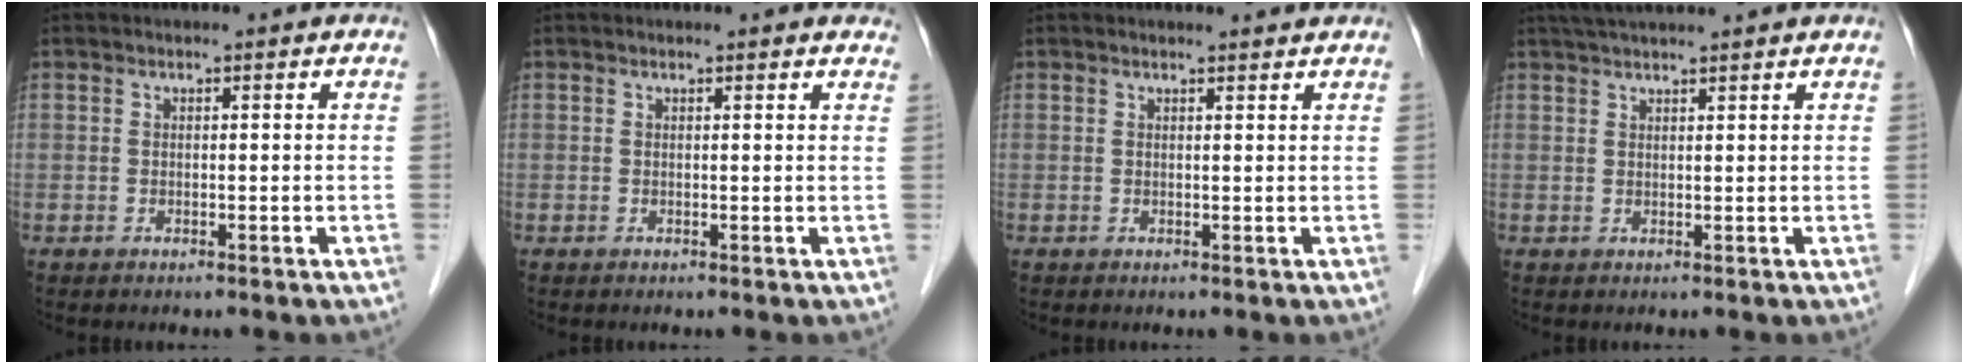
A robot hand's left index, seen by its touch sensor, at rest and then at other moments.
{"total": 4.3, "force": [3.9, 1.5, 1.0], "torque": [0.008, 0.007, 0.031]}
{"total": 2.3, "force": [2.3, 0.3, 0.4], "torque": [-0.003, 0.001, 0.027]}
{"total": 7.9, "force": [7.0, 0.4, 3.7], "torque": [-0.055, 0.038, 0.107]}